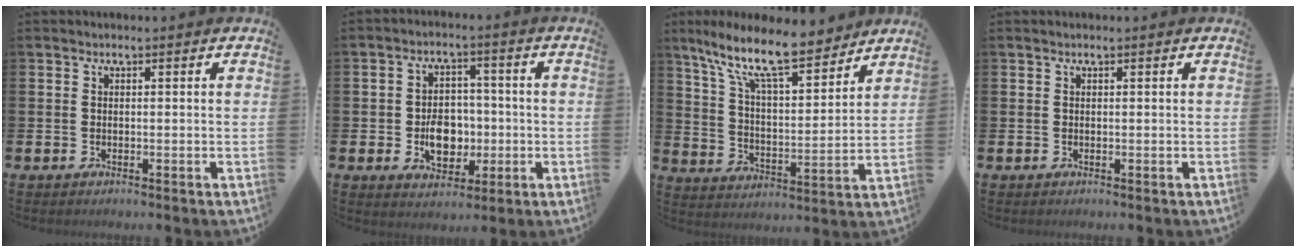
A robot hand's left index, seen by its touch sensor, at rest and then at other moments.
{"total": 6.0, "force": [-1.2, 4.4, 3.8], "torque": [-0.068, 0.010, -0.025]}
{"total": 12.5, "force": [10.2, 3.0, 6.4], "torque": [-0.145, -0.055, 0.176]}
{"total": 0.0}